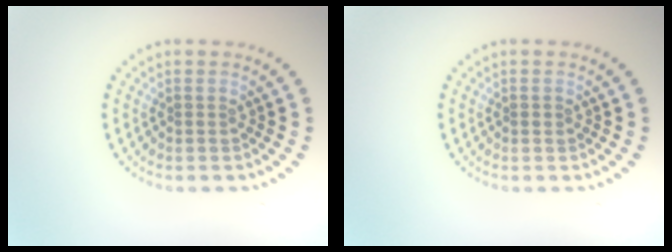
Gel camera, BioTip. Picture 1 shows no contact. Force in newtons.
{"total": 0.5, "press": 0.5, "slide": 0.1}